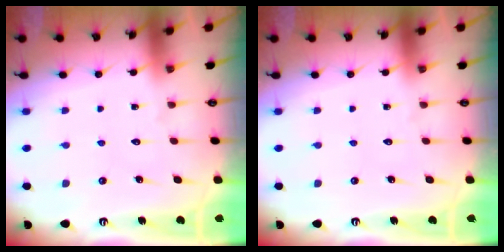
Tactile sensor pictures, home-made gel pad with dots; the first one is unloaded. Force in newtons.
{"total": 0.0}